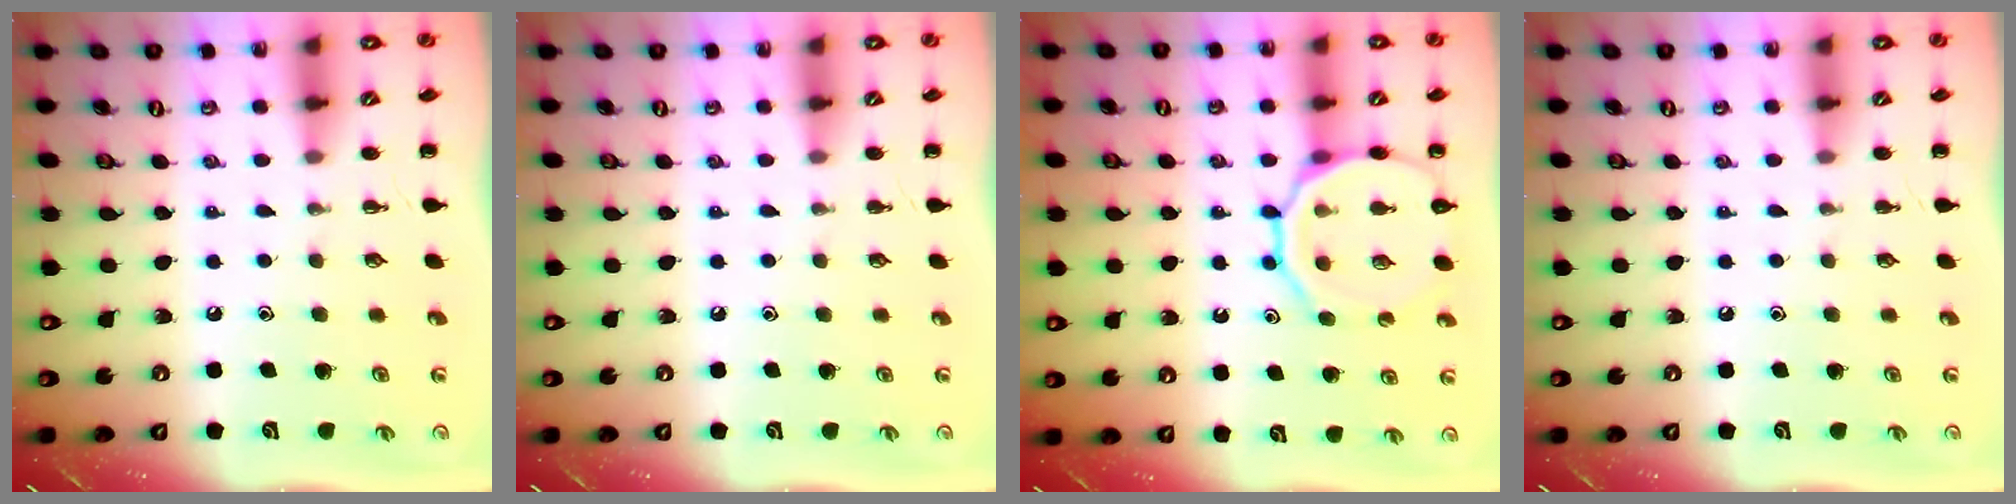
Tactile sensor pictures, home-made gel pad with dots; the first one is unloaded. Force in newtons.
{"total": 0.0}
{"total": 14.6, "press": 14.4, "slide": 2.1}
{"total": 0.0}